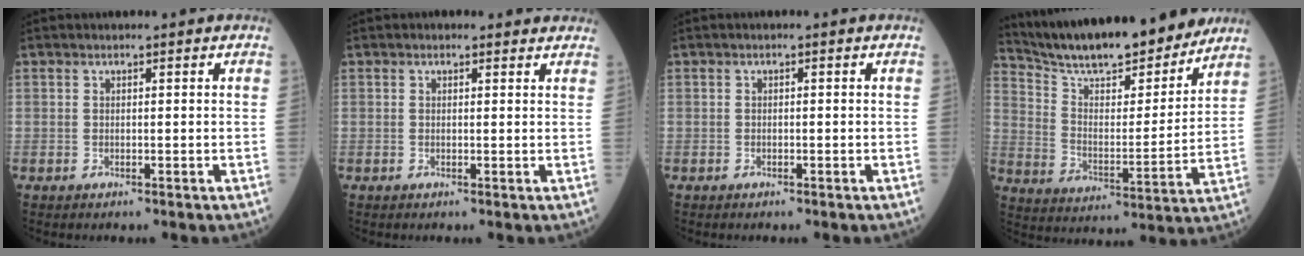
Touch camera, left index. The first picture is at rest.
{"total": 2.1, "force": [1.9, 0.8, 0.2], "torque": [-0.001, -0.001, 0.010]}
{"total": 0.0}
{"total": 19.2, "force": [17.3, 2.7, 7.8], "torque": [-0.137, -0.014, 0.272]}